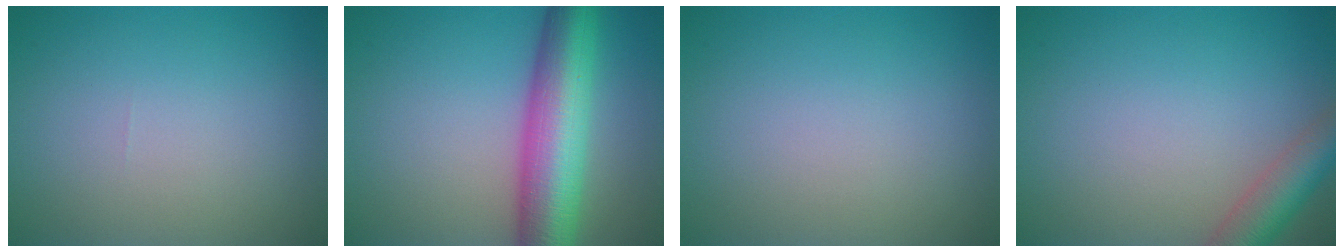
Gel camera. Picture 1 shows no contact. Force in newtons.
{"total": 10.0, "press": 10.0, "slide": 0.2}
{"total": 0.0}
{"total": 4.3, "press": 4.3, "slide": 0.3}